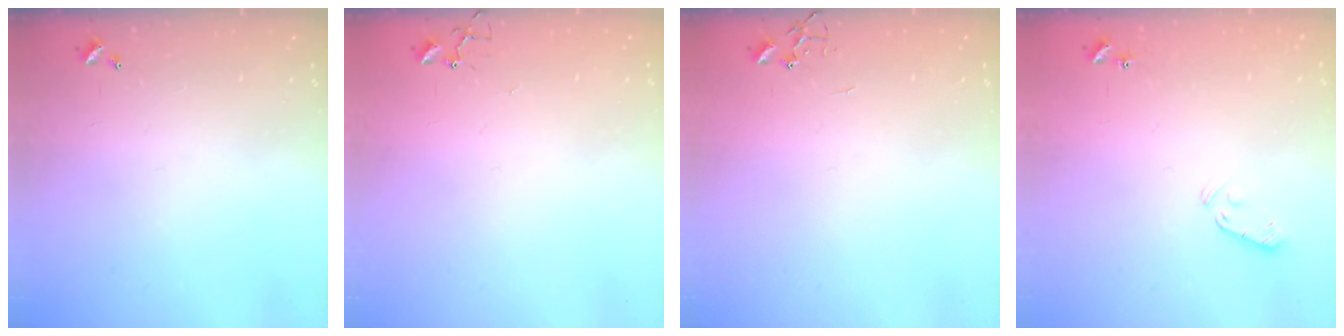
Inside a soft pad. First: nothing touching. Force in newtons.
{"total": 4.1, "press": 4.1, "slide": 0.2}
{"total": 0.0}
{"total": 4.1, "press": 4.1, "slide": 0.6}